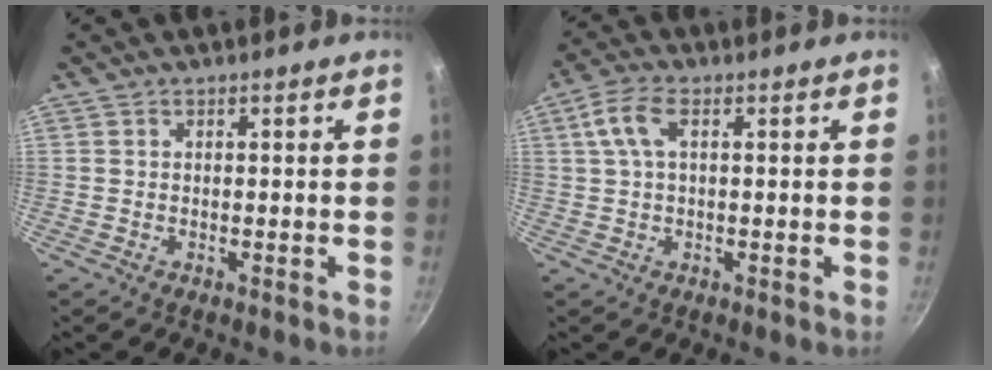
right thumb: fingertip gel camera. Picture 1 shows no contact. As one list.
[{"total": 5.4, "force": [1.3, 2.8, 4.5], "torque": [-0.093, 0.018, 0.025]}]